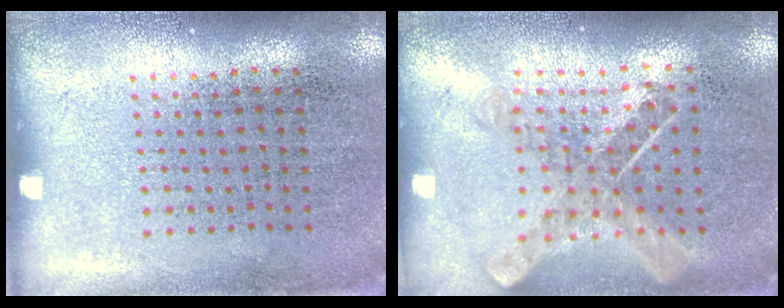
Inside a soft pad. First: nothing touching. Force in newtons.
{"total": 0.9, "press": 0.9, "slide": 0.2}